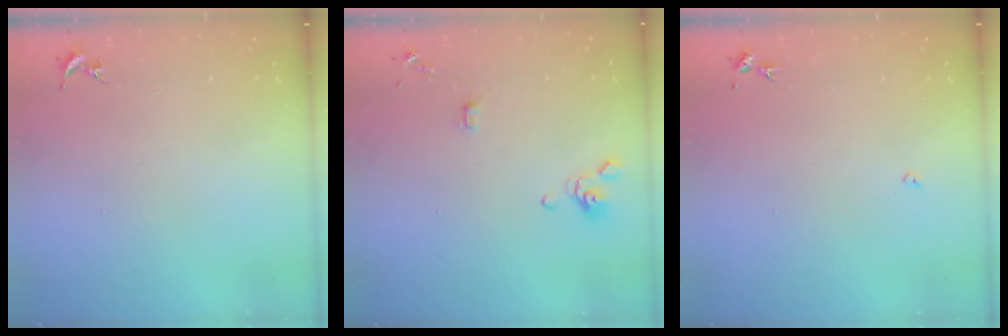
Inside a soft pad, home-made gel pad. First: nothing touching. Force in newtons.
{"total": 4.1, "press": 4.0, "slide": 0.7}
{"total": 2.7, "press": 2.7, "slide": 0.5}